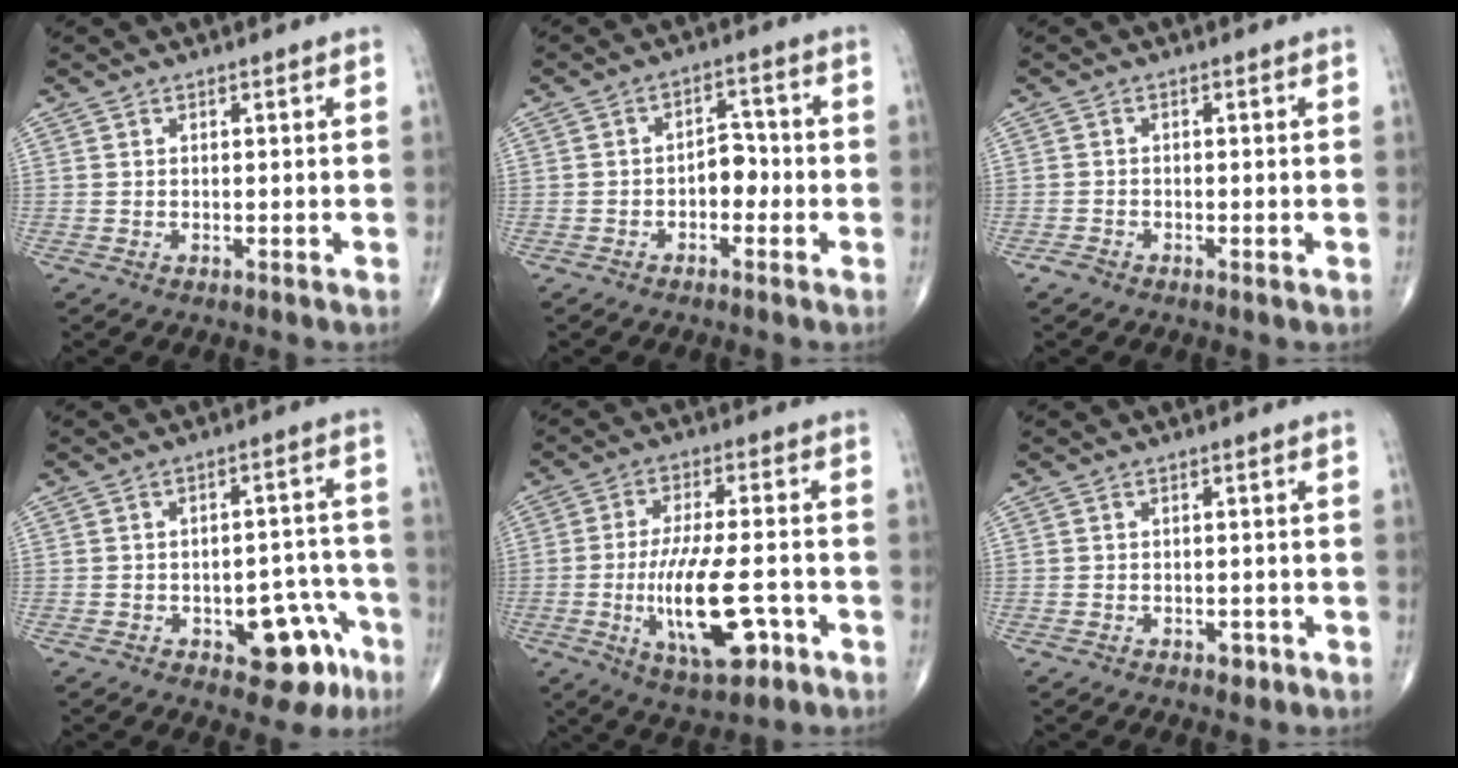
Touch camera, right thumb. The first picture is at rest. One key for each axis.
{"total": 4.5, "fx": -1.3, "fy": 3.0, "fz": 3.1, "tx": -0.024, "ty": 0.021, "tz": -0.030}
{"total": 1.3, "fx": -1.0, "fy": 0.6, "fz": 0.7, "tx": -0.011, "ty": -0.001, "tz": -0.021}
{"total": 10.7, "fx": -5.1, "fy": 5.6, "fz": 7.6, "tx": -0.053, "ty": 0.046, "tz": -0.058}
{"total": 14.3, "fx": -4.3, "fy": 5.2, "fz": 12.6, "tx": -0.219, "ty": 0.010, "tz": -0.063}
{"total": 1.7, "fx": -0.9, "fy": 1.1, "fz": 0.9, "tx": -0.005, "ty": 0.004, "tz": -0.009}